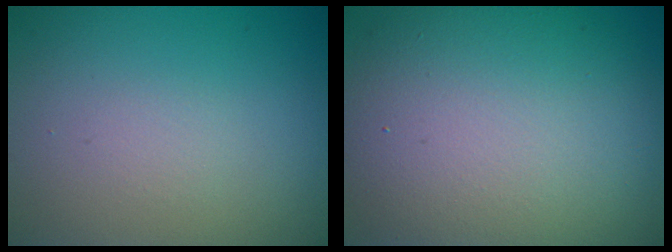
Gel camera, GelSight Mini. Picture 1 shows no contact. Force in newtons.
{"total": 11.7, "press": 11.6, "slide": 1.3}